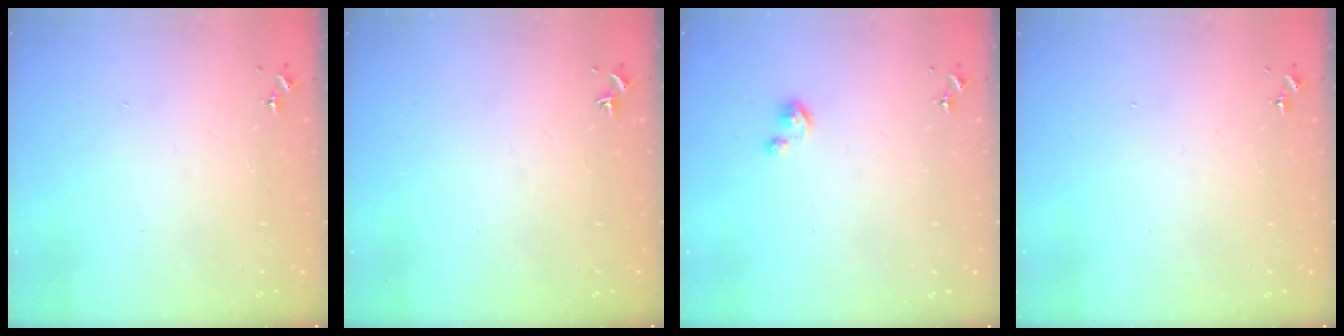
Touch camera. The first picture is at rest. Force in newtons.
{"total": 0.0}
{"total": 2.6, "press": 2.6, "slide": 0.3}
{"total": 0.0}